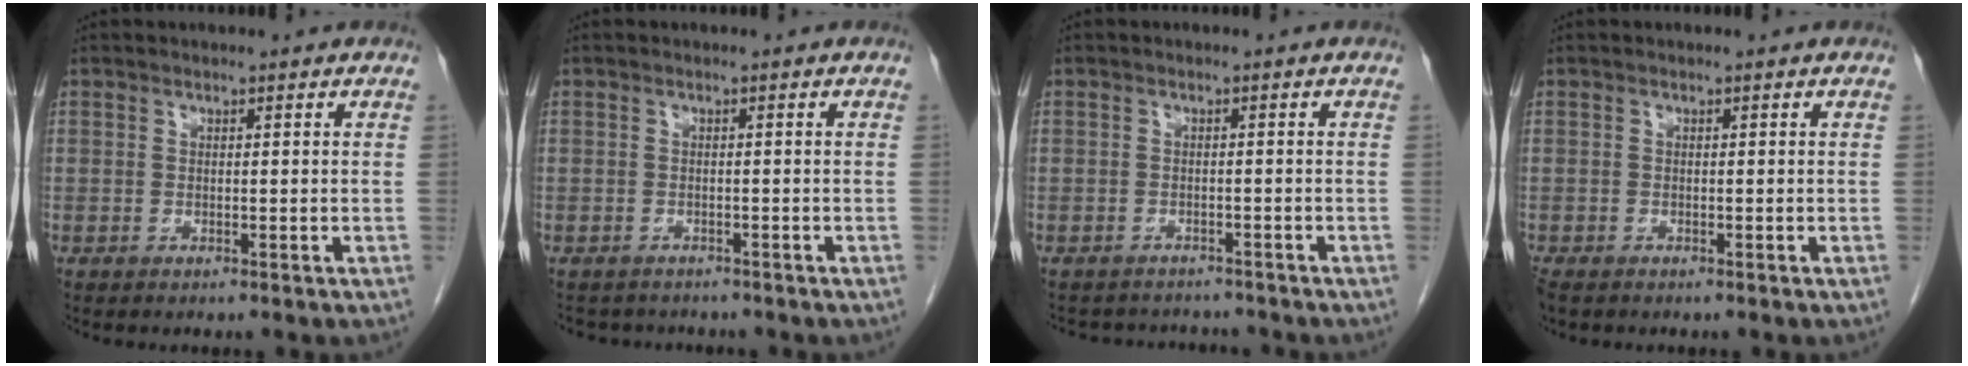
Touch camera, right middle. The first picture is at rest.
{"total": 4.0, "force": [-3.6, 1.6, 0.4], "torque": [-0.004, -0.001, -0.048]}
{"total": 5.8, "force": [-5.5, 2.0, 0.4], "torque": [-0.003, 0.007, -0.071]}
{"total": 2.1, "force": [-1.6, 1.0, 1.0], "torque": [-0.026, -0.007, -0.026]}